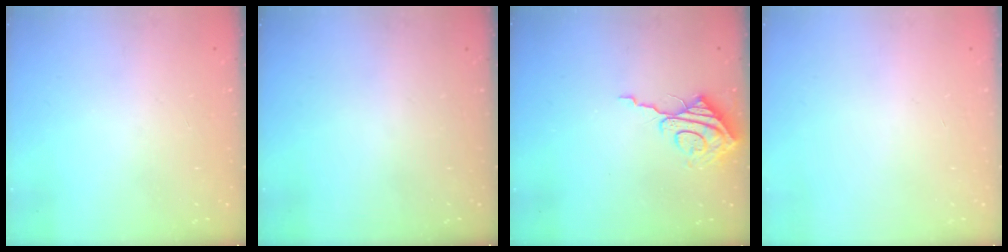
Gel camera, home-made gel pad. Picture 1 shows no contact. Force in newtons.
{"total": 0.0}
{"total": 9.4, "press": 9.4, "slide": 1.0}
{"total": 0.0}